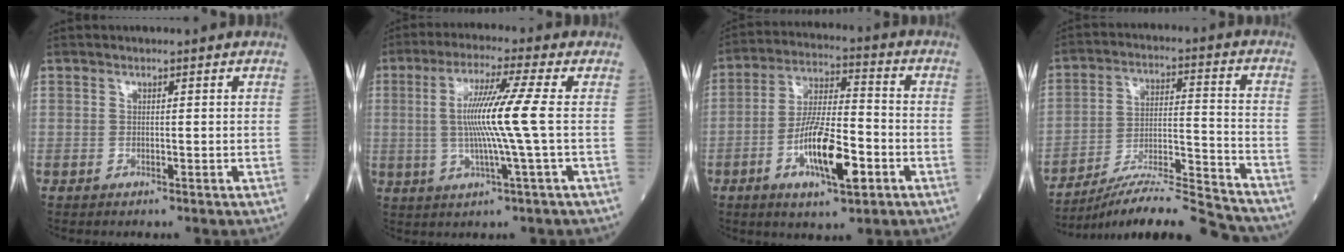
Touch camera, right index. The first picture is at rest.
{"total": 9.7, "force": [0.2, -1.7, 9.5], "torque": [-0.188, 0.001, 0.006]}
{"total": 12.6, "force": [-4.7, 3.0, 11.4], "torque": [-0.213, -0.004, -0.081]}
{"total": 17.6, "force": [-16.2, 0.8, 6.7], "torque": [-0.109, 0.008, -0.263]}